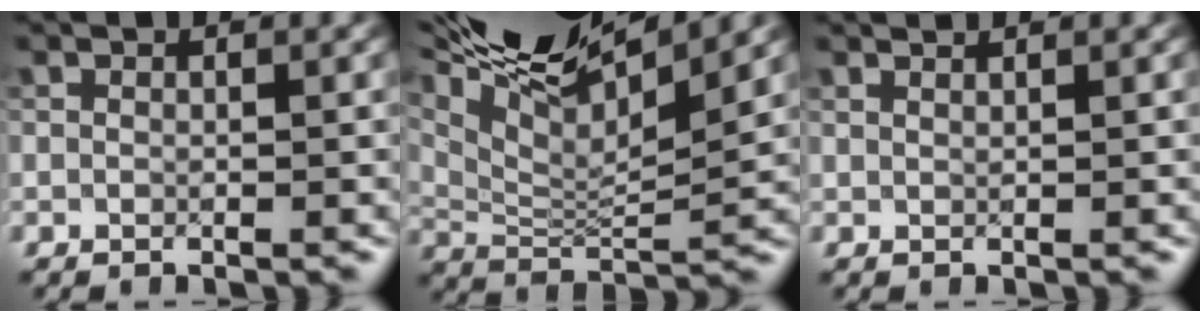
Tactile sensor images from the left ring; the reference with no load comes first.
{"total": 13.2, "force": [8.6, 3.6, 9.4], "torque": [-0.172, 0.030, 0.141]}
{"total": 0.8, "force": [0.8, -0.2, 0.0], "torque": [-0.004, -0.005, 0.010]}